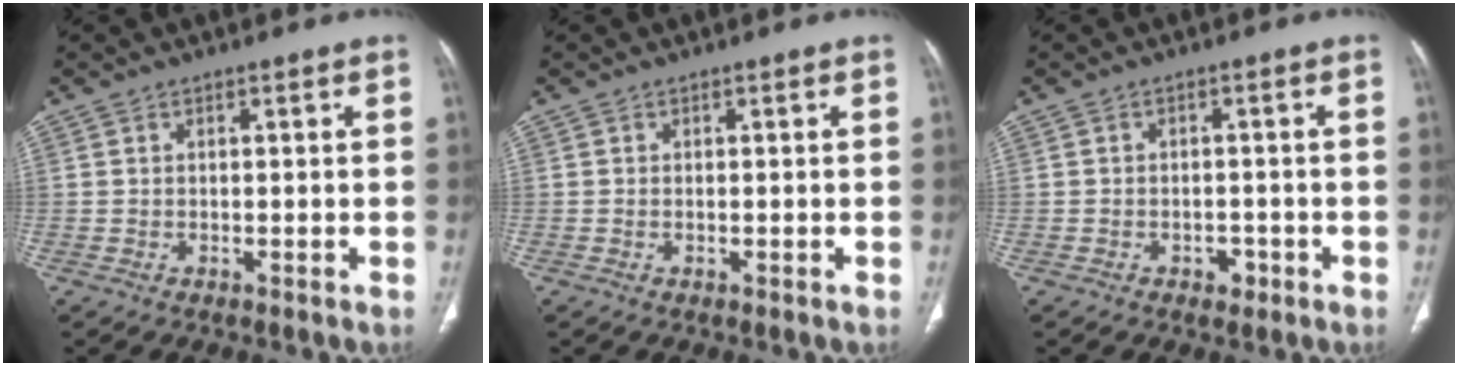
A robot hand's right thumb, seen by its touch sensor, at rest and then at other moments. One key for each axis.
{"total": 0.0}
{"total": 2.5, "fx": -1.2, "fy": 1.8, "fz": 1.2, "tx": -0.005, "ty": 0.007, "tz": -0.013}